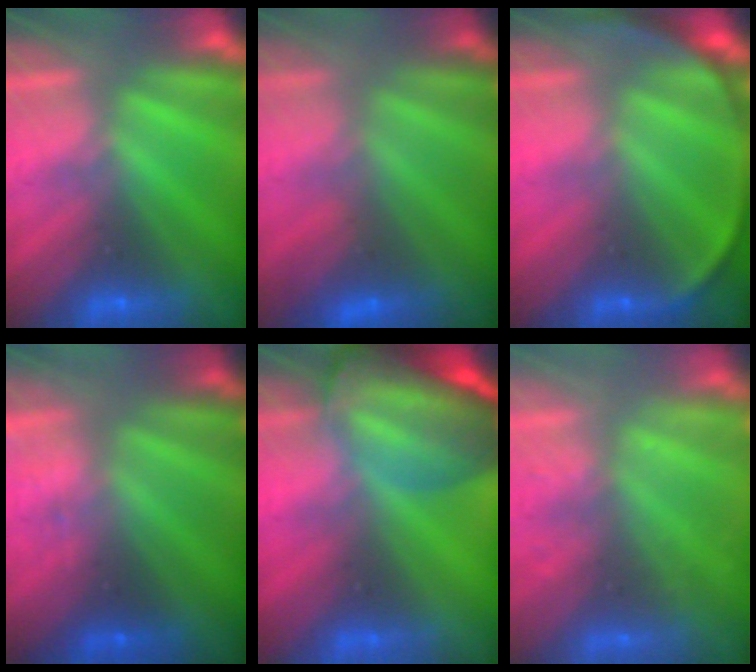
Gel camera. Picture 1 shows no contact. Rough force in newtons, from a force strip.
{"total": 2.8}
{"total": 3.6}
{"total": 1.6}
{"total": 7.2}
{"total": 2.3}